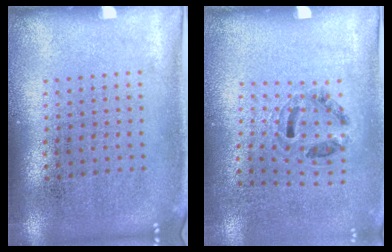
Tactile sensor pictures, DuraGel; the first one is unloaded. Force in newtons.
{"total": 1.2, "press": 0.8, "slide": 0.8}